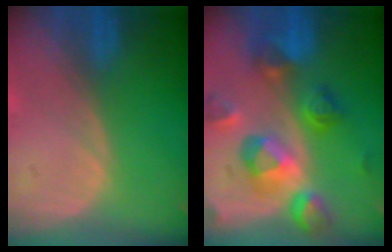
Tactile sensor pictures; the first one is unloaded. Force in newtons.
{"total": 10.5, "press": 9.4, "slide": 4.7}